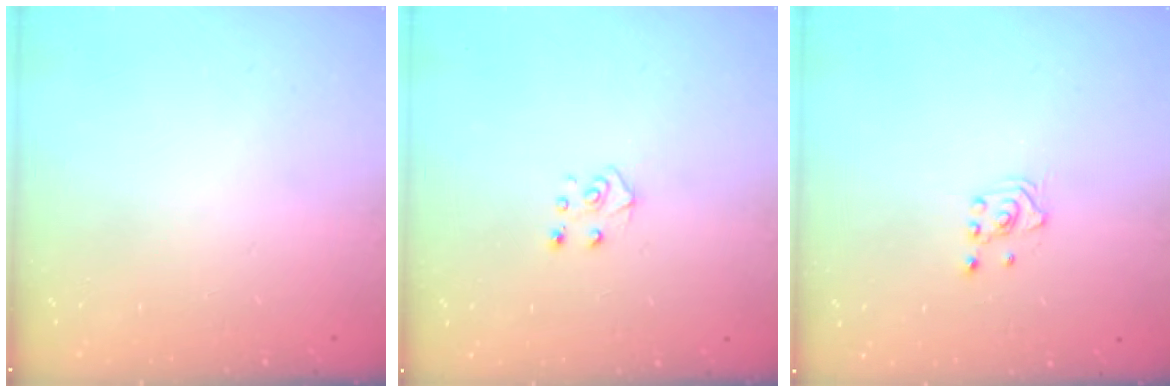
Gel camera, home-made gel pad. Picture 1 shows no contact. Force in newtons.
{"total": 5.4, "press": 5.3, "slide": 0.4}
{"total": 1.6, "press": 1.5, "slide": 0.2}